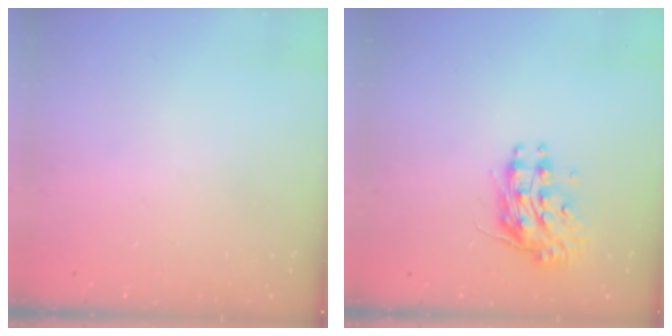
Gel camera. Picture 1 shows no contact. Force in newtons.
{"total": 10.4, "press": 10.4, "slide": 0.8}